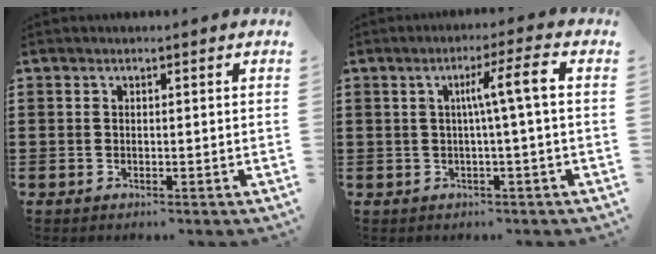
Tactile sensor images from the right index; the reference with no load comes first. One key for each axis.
{"total": 5.5, "fx": 0.1, "fy": -0.2, "fz": 5.5, "tx": -0.103, "ty": -0.001, "tz": -0.005}